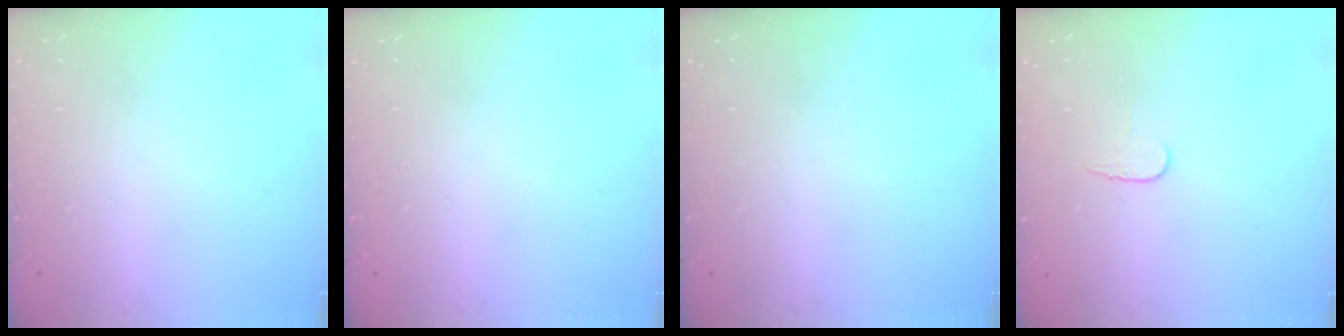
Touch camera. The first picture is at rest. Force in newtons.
{"total": 0.0}
{"total": 0.0}
{"total": 4.3, "press": 4.2, "slide": 0.4}